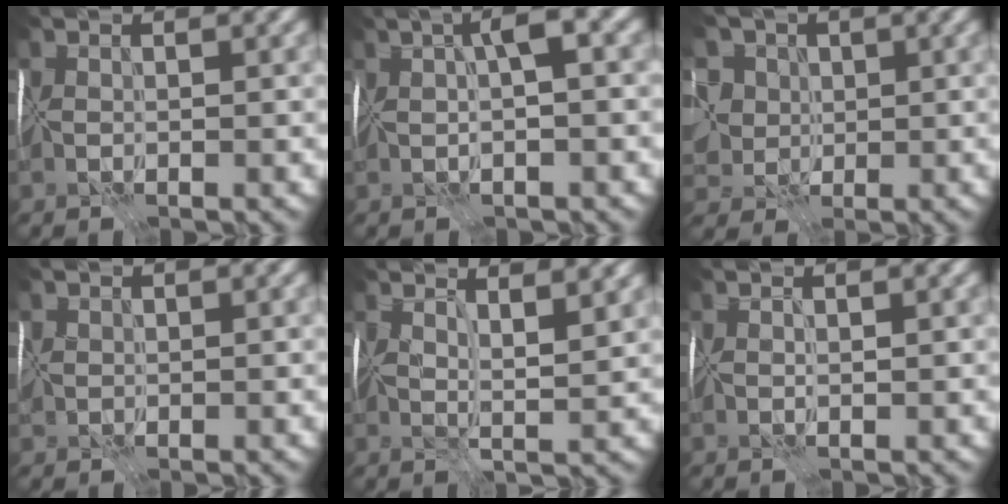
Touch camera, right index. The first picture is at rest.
{"total": 3.3, "force": [1.7, 0.0, 2.8], "torque": [-0.046, 0.022, 0.027]}
{"total": 4.7, "force": [2.2, 4.1, 0.6], "torque": [-0.010, 0.023, 0.018]}
{"total": 1.0, "force": [0.7, 0.4, -0.6], "torque": [0.013, 0.002, 0.014]}
{"total": 5.2, "force": [4.2, 1.0, 2.9], "torque": [-0.016, 0.010, 0.068]}
{"total": 1.4, "force": [0.5, -0.9, -0.9], "torque": [0.021, 0.001, 0.012]}